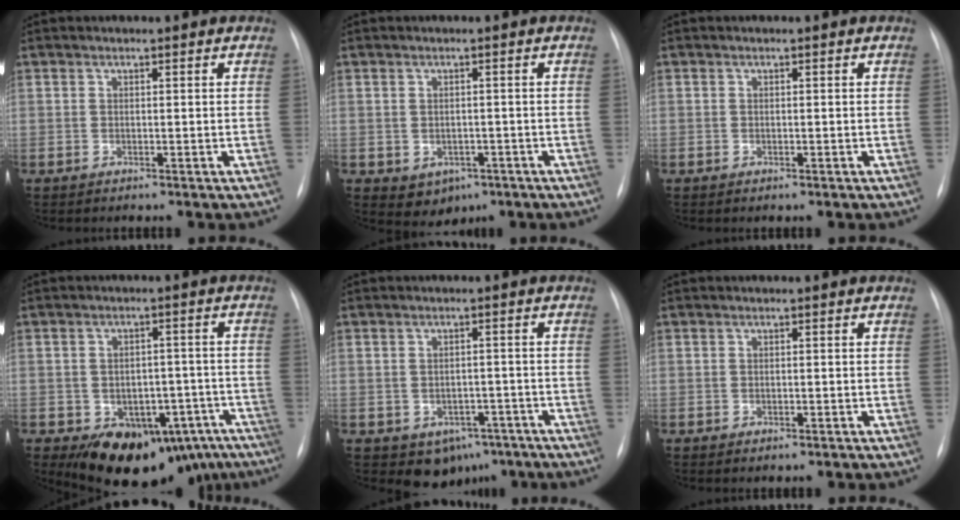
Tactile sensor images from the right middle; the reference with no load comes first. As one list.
[{"total": 4.3, "force": [-1.7, 3.5, 1.8], "torque": [-0.021, 0.003, -0.008]}, {"total": 0.0}, {"total": 15.1, "force": [-9.6, 8.8, 7.6], "torque": [-0.082, 0.024, -0.121]}, {"total": 6.2, "force": [-3.5, 4.6, 2.4], "torque": [-0.021, 0.013, -0.036]}, {"total": 0.7, "force": [-0.4, 0.4, 0.5], "torque": [-0.008, -0.001, -0.002]}]